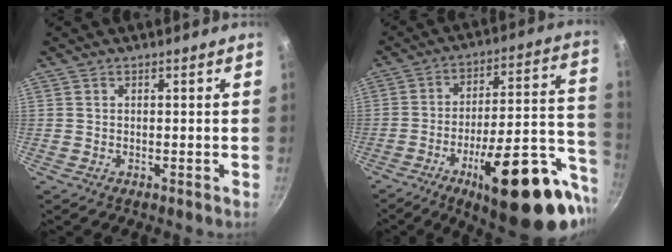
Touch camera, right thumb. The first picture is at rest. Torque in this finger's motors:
{"motor_torque": [1.03, 0.52, 2.00, -0.78, 0.12]}